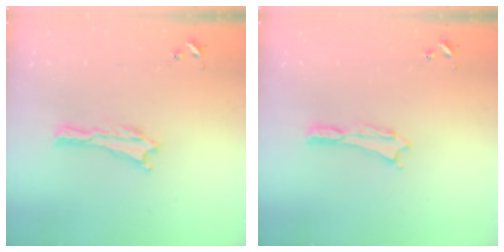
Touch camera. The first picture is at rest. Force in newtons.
{"total": 0.0}